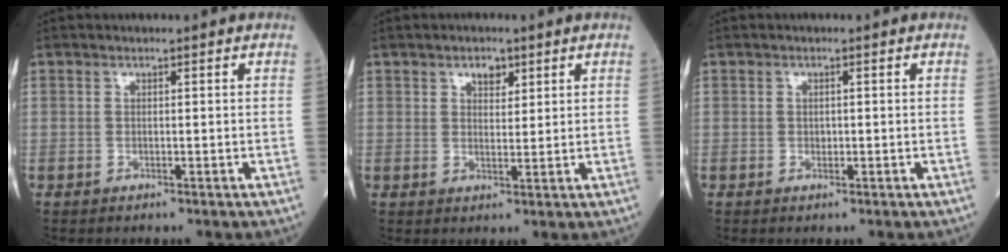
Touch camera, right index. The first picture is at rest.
{"total": 3.2, "force": [1.9, 1.7, 1.8], "torque": [-0.035, 0.000, 0.036]}
{"total": 0.7, "force": [0.1, 0.5, 0.5], "torque": [-0.012, 0.001, 0.004]}